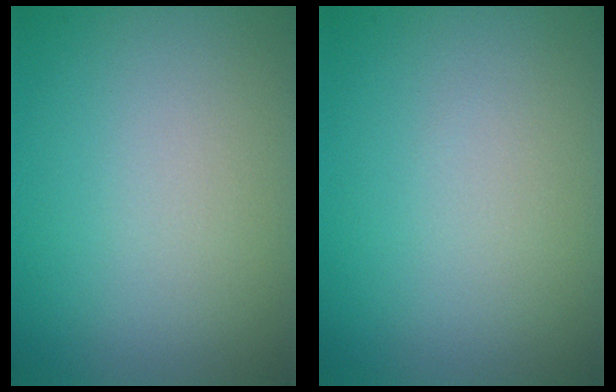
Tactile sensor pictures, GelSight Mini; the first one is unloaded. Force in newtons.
{"total": 0.0}